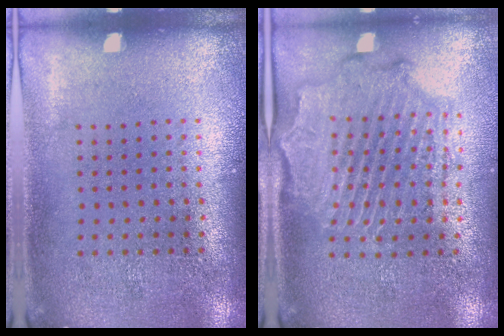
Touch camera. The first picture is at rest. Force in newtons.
{"total": 2.1, "press": 2.1, "slide": 0.5}